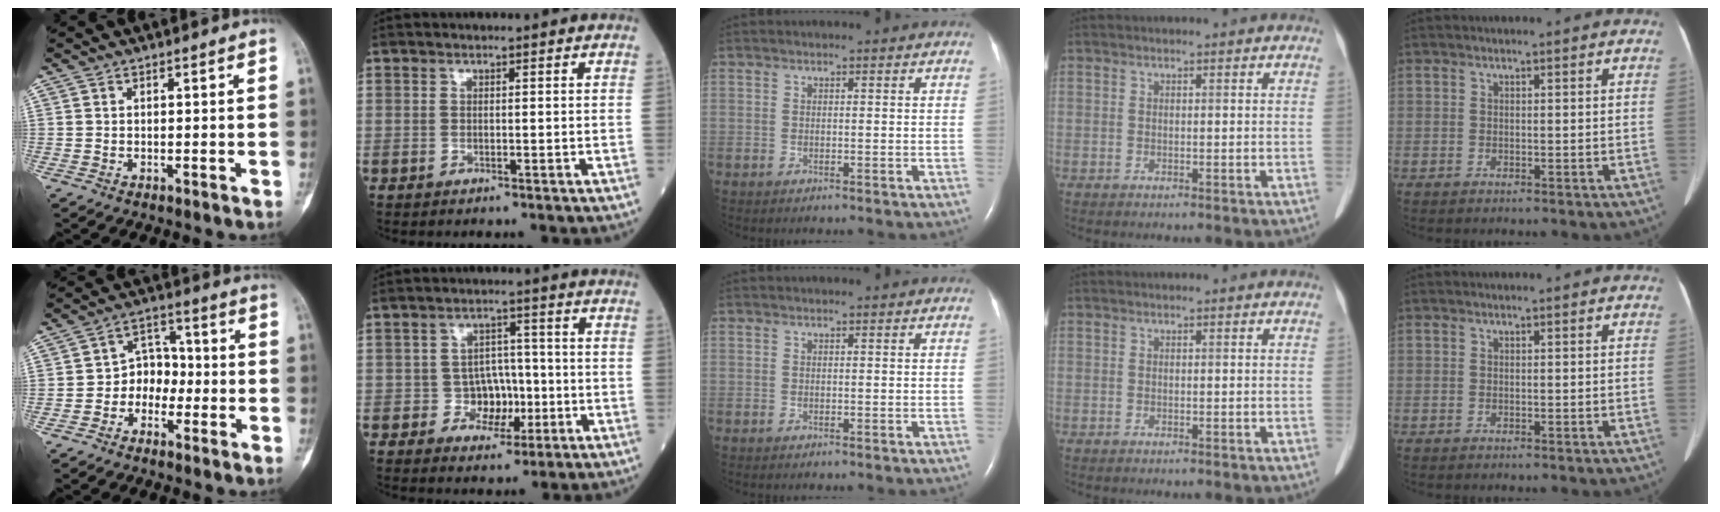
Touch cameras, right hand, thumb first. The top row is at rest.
{"thumb": {"total": 6.2, "force": [-1.9, 5.1, 3.1], "torque": [-0.010, 0.032, -0.047]}, "index": {"total": 5.2, "force": [-1.3, 4.5, 2.2], "torque": [-0.019, 0.015, -0.018]}}